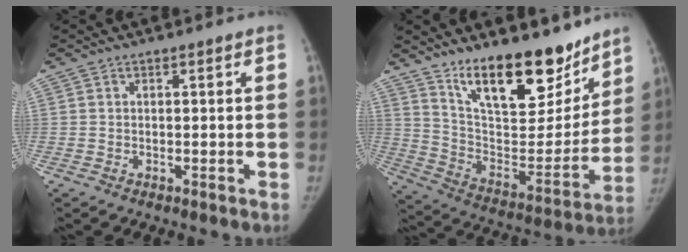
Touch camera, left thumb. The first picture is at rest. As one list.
[{"total": 22.8, "force": [16.1, 9.0, 13.4], "torque": [-0.155, -0.098, 0.267]}]